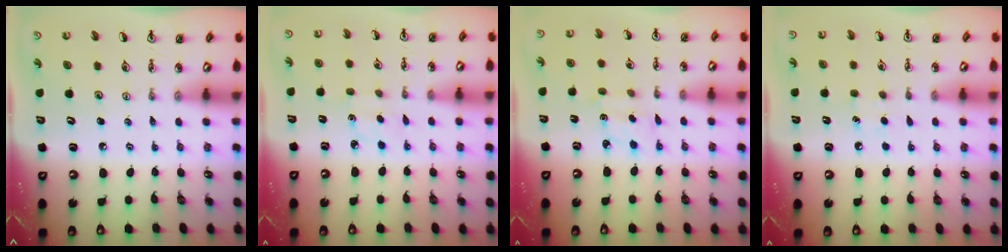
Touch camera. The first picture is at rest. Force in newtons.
{"total": 1.8, "press": 1.7, "slide": 0.5}
{"total": 1.9, "press": 1.8, "slide": 0.6}
{"total": 5.8, "press": 5.8, "slide": 0.7}